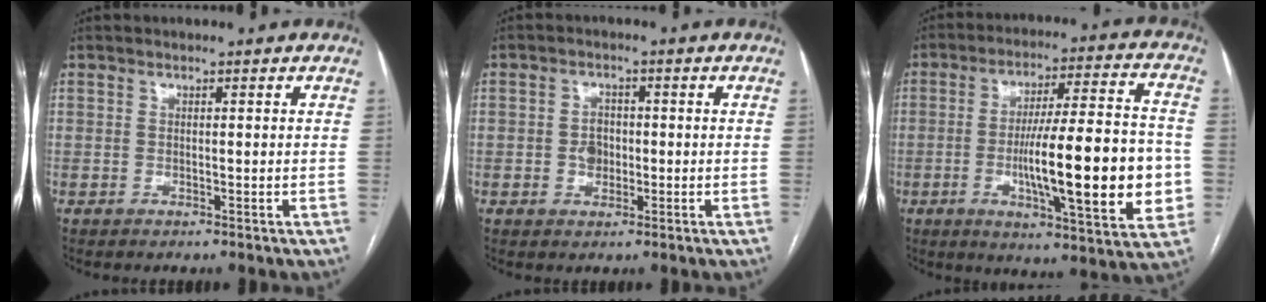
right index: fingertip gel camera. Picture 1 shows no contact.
{"total": 3.1, "force": [-0.4, 2.5, 1.8], "torque": [-0.025, 0.006, -0.006]}
{"total": 20.6, "force": [-3.3, 3.0, 20.1], "torque": [-0.284, 0.008, -0.043]}